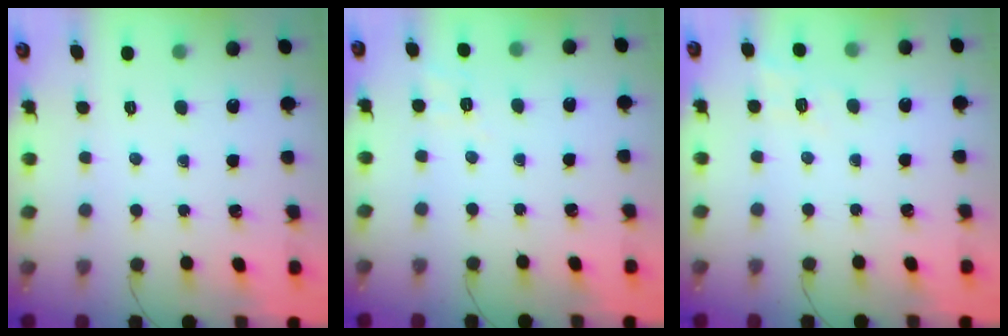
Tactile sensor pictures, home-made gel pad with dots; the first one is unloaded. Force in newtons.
{"total": 2.4, "press": 1.4, "slide": 2.0}
{"total": 8.5, "press": 8.2, "slide": 2.2}